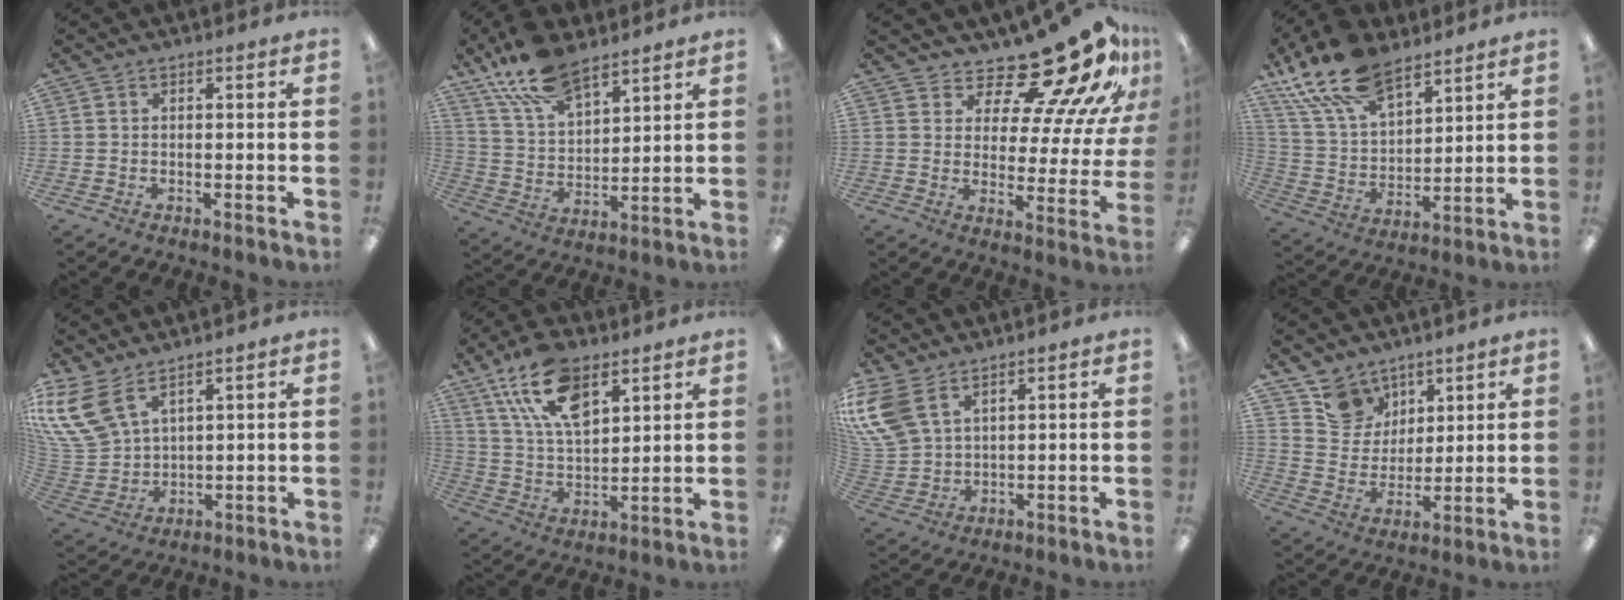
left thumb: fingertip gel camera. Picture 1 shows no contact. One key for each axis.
{"total": 14.6, "fx": 10.2, "fy": 6.7, "fz": 7.9, "tx": -0.153, "ty": -0.049, "tz": 0.189}
{"total": 20.4, "fx": 16.2, "fy": 5.8, "fz": 10.8, "tx": -0.146, "ty": -0.129, "tz": 0.262}
{"total": 18.7, "fx": 12.4, "fy": 9.3, "fz": 10.4, "tx": -0.226, "ty": -0.056, "tz": 0.225}
{"total": 12.8, "fx": 7.8, "fy": 7.3, "fz": 7.1, "tx": -0.180, "ty": -0.028, "tz": 0.152}
{"total": 15.6, "fx": 8.7, "fy": 8.1, "fz": 10.1, "tx": -0.185, "ty": -0.025, "tz": 0.161}
{"total": 10.4, "fx": 5.8, "fy": 6.2, "fz": 5.9, "tx": -0.145, "ty": -0.015, "tz": 0.114}
{"total": 10.0, "fx": 7.2, "fy": 7.0, "fz": 0.9, "tx": -0.023, "ty": -0.051, "tz": 0.141}